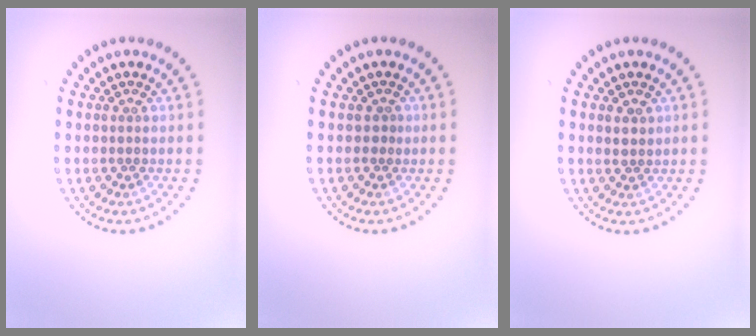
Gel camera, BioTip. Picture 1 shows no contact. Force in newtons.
{"total": 0.6, "press": 0.3, "slide": 0.5}
{"total": 1.2, "press": 1.0, "slide": 0.6}